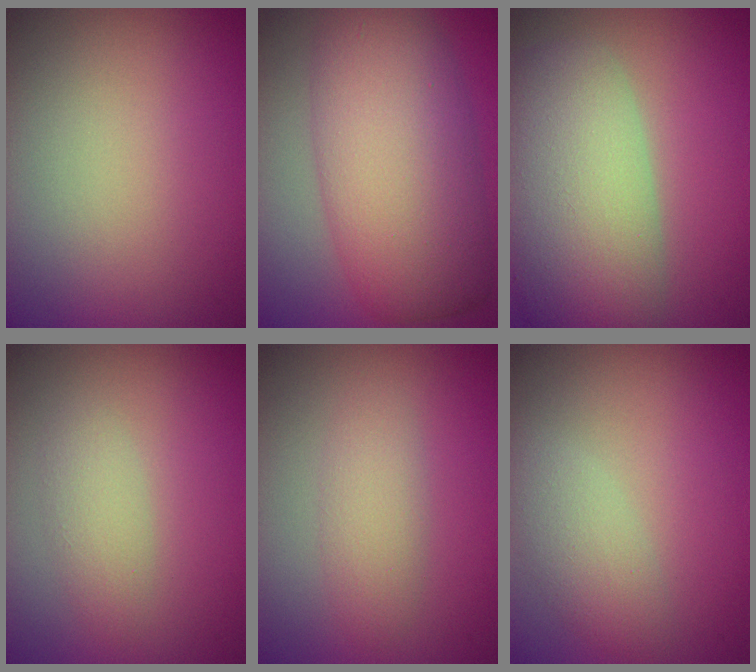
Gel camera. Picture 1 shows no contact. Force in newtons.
{"total": 9.6, "press": 9.6, "slide": 0.2}
{"total": 9.7, "press": 9.7, "slide": 0.6}
{"total": 1.8, "press": 1.8, "slide": 0.0}
{"total": 2.3, "press": 2.3, "slide": 0.0}
{"total": 2.5, "press": 2.5, "slide": 0.1}